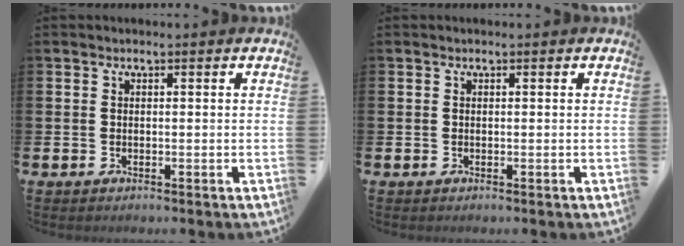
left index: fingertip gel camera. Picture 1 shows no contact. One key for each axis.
{"total": 0.0}